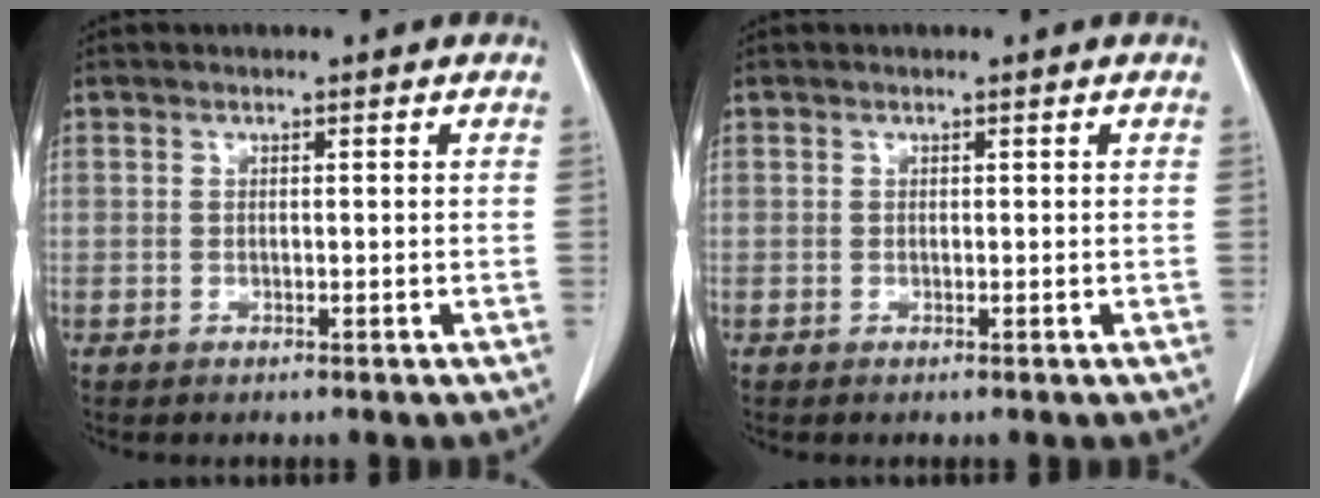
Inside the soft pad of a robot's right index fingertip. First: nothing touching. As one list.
[{"total": 0.0}]